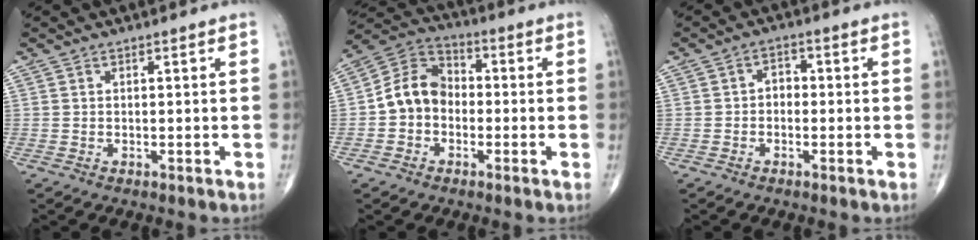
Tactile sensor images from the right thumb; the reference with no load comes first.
{"total": 9.3, "force": [-1.4, 7.5, 5.2], "torque": [-0.075, 0.039, -0.044]}
{"total": 2.4, "force": [-0.5, 1.8, 1.5], "torque": [-0.008, 0.015, -0.019]}